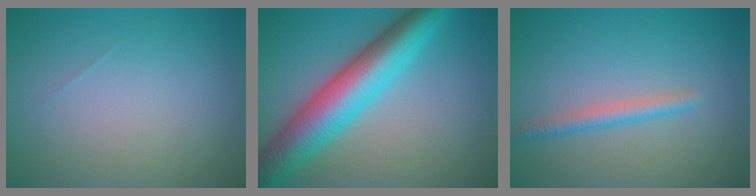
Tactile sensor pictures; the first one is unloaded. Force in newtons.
{"total": 9.0, "press": 9.0, "slide": 0.0}
{"total": 1.8, "press": 1.8, "slide": 0.1}